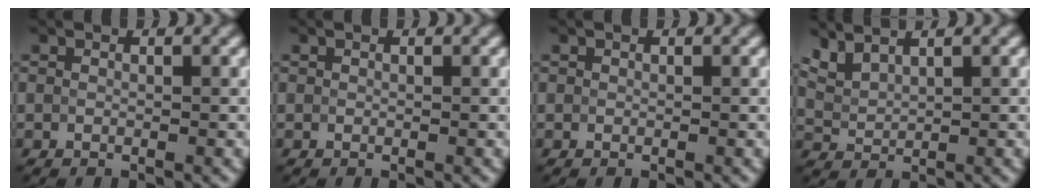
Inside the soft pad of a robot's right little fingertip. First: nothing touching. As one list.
[{"total": 0.0}, {"total": 0.0}, {"total": 2.8, "force": [2.5, 0.7, 1.1], "torque": [-0.035, 0.007, 0.057]}]